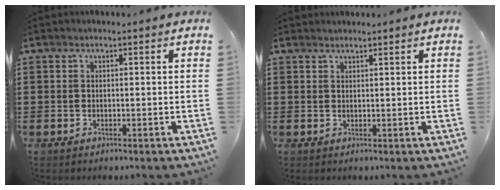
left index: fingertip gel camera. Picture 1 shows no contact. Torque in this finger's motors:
{"motor_torque": [0.05, -0.18, 0.00, -0.01]}